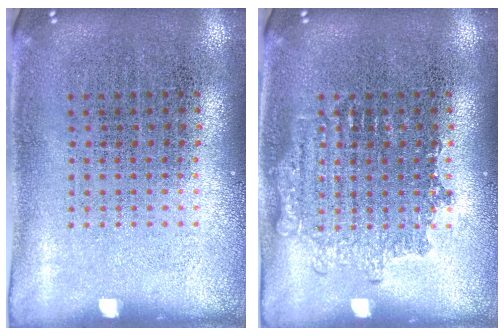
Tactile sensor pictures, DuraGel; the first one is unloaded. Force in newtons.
{"total": 1.7, "press": 1.6, "slide": 0.3}